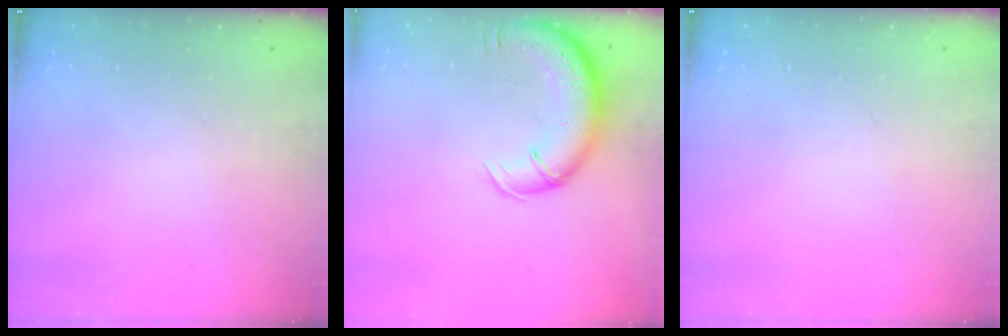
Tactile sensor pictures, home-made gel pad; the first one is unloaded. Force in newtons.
{"total": 13.4, "press": 12.9, "slide": 3.5}
{"total": 0.0}